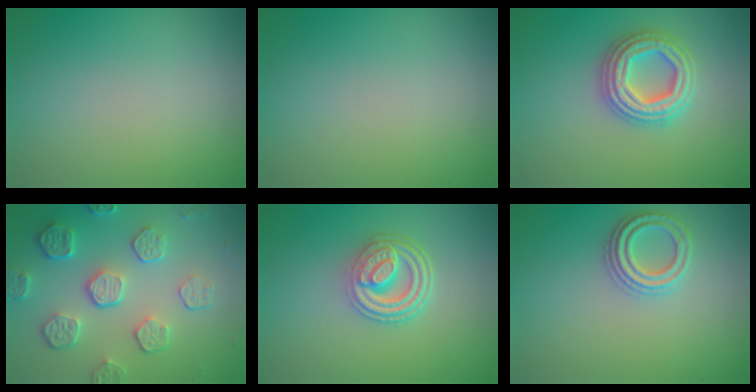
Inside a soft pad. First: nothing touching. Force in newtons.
{"total": 0.0}
{"total": 4.6, "press": 4.5, "slide": 0.8}
{"total": 5.5, "press": 4.2, "slide": 3.6}
{"total": 4.7, "press": 3.5, "slide": 3.0}
{"total": 2.5, "press": 2.4, "slide": 0.4}